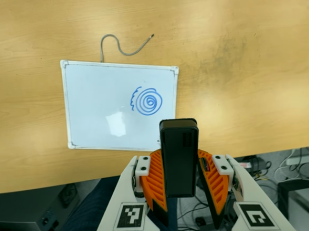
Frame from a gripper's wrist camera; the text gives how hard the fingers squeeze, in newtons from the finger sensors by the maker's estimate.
{"total": 5.6, "left": 5.5, "right": 5.7}